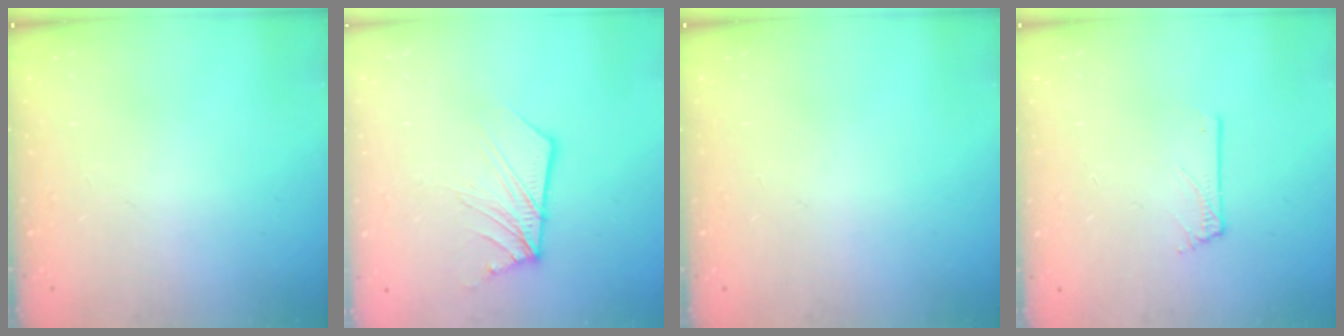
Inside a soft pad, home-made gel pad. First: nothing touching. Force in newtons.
{"total": 9.9, "press": 9.8, "slide": 1.2}
{"total": 0.0}
{"total": 0.5, "press": 0.5, "slide": 0.0}